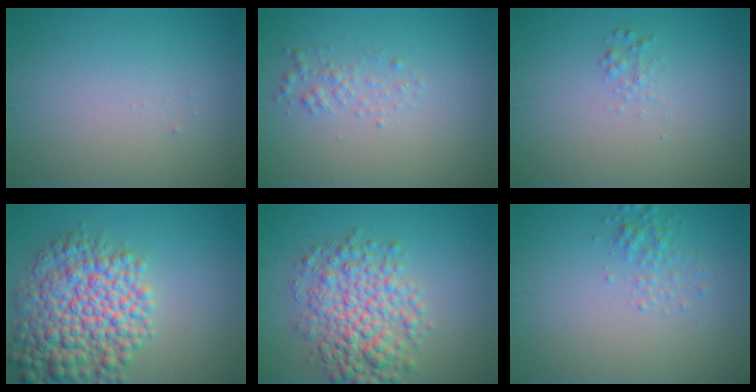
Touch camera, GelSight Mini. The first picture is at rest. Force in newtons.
{"total": 1.3, "press": 1.3, "slide": 0.0}
{"total": 0.9, "press": 0.9, "slide": 0.1}
{"total": 8.7, "press": 8.7, "slide": 0.2}
{"total": 6.2, "press": 6.2, "slide": 0.1}
{"total": 1.6, "press": 1.6, "slide": 0.1}